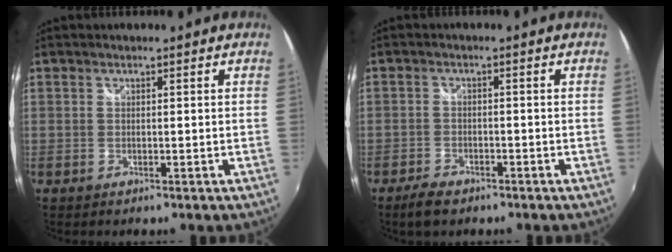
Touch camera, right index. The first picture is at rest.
{"total": 4.3, "force": [-3.4, 2.1, 1.7], "torque": [-0.048, 0.005, -0.057]}